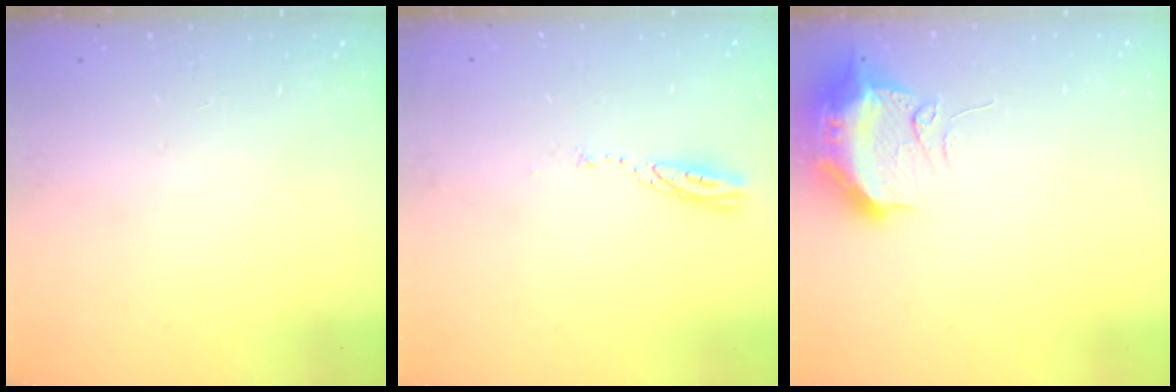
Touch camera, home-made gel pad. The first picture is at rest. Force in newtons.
{"total": 3.5, "press": 3.5, "slide": 0.3}
{"total": 11.6, "press": 11.5, "slide": 1.3}